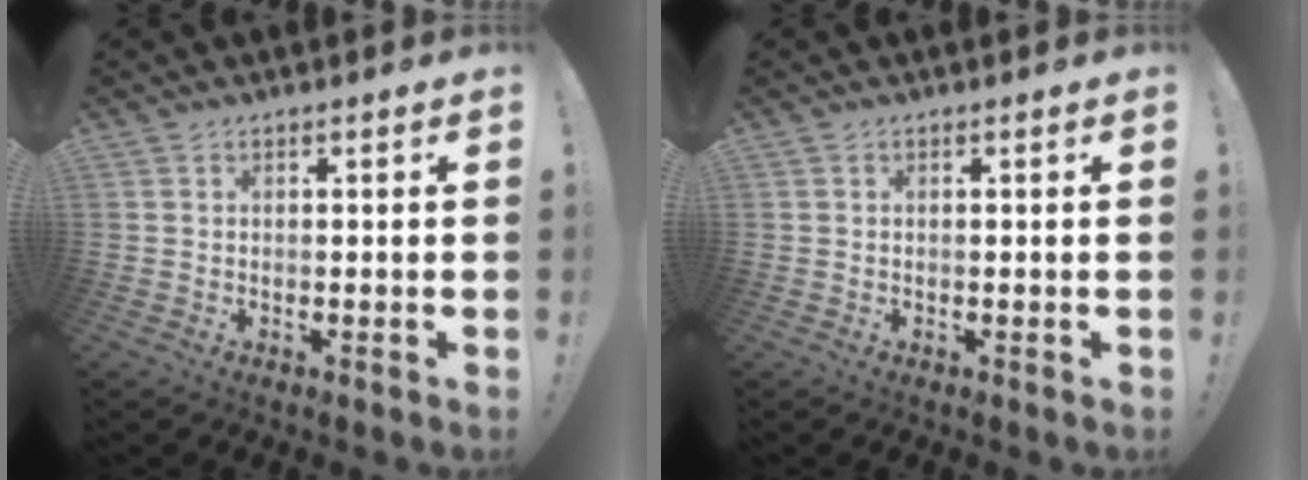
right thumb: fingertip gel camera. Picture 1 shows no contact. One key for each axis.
{"total": 0.0}